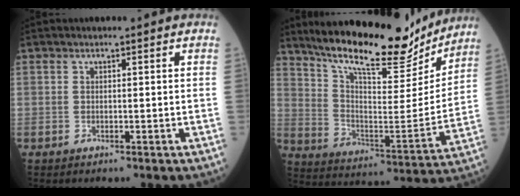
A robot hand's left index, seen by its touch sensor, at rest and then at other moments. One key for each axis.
{"total": 21.6, "fx": 18.7, "fy": 4.5, "fz": 9.8, "tx": -0.167, "ty": -0.020, "tz": 0.288}